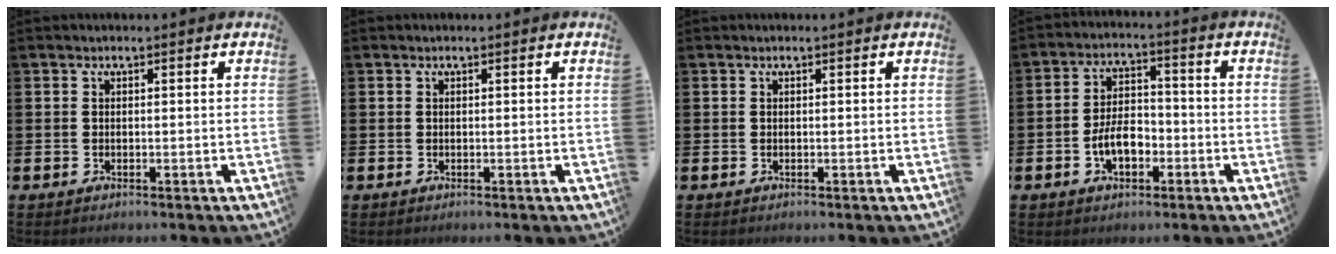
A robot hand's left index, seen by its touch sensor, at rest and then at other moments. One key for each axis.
{"total": 0.0}
{"total": 0.0}
{"total": 5.4, "fx": -2.0, "fy": 3.2, "fz": 3.8, "tx": -0.053, "ty": 0.006, "tz": -0.040}